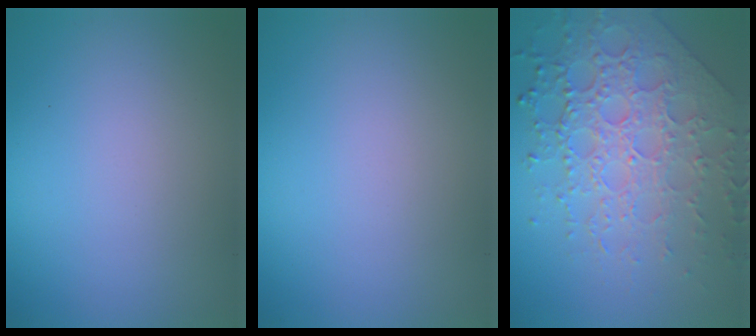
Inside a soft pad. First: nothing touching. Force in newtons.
{"total": 0.0}
{"total": 7.6, "press": 5.5, "slide": 5.2}